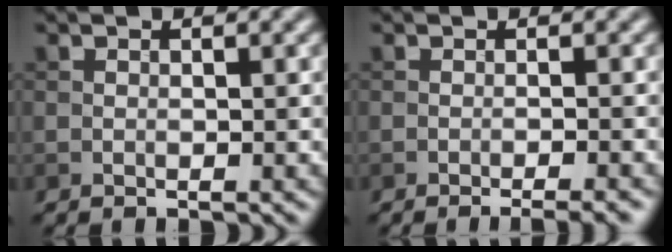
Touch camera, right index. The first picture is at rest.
{"total": 2.9, "force": [-1.9, 0.5, 2.1], "torque": [-0.025, 0.007, -0.031]}